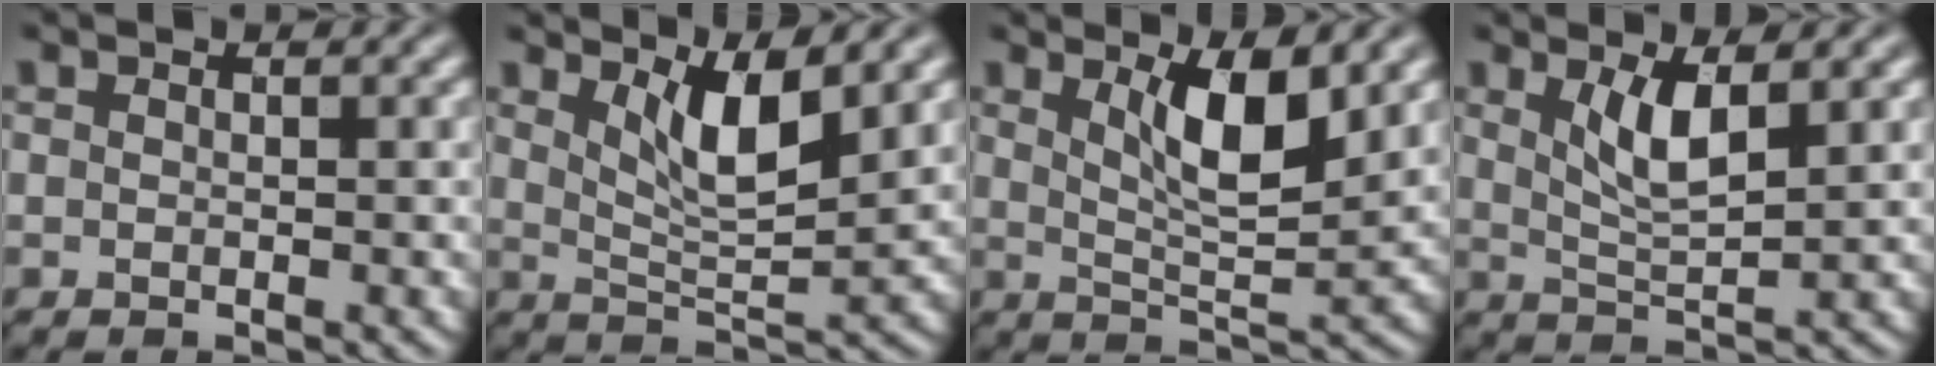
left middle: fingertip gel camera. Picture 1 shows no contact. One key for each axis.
{"total": 4.9, "fx": 2.3, "fy": 1.4, "fz": 4.1, "tx": -0.077, "ty": -0.014, "tz": 0.045}
{"total": 5.6, "fx": 2.0, "fy": 1.8, "fz": 4.9, "tx": -0.092, "ty": -0.010, "tz": 0.039}
{"total": 3.7, "fx": 1.2, "fy": 1.0, "fz": 3.3, "tx": -0.073, "ty": -0.010, "tz": 0.026}